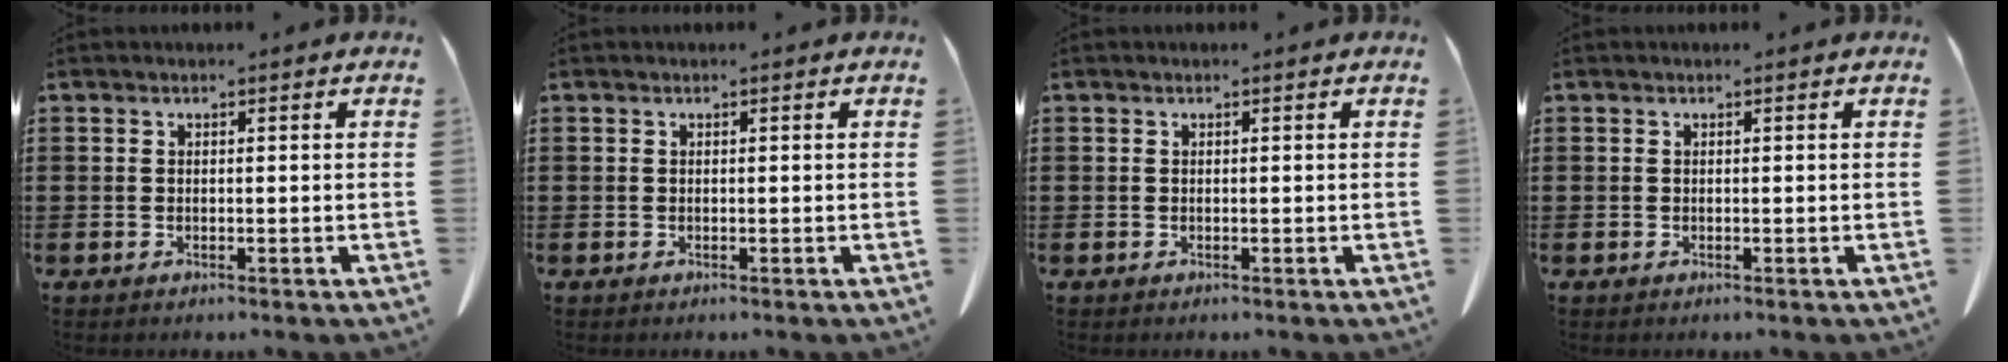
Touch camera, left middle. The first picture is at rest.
{"total": 0.0}
{"total": 0.0}
{"total": 0.0}